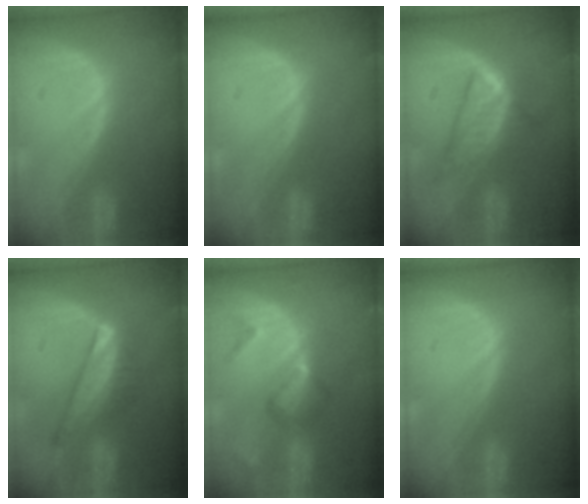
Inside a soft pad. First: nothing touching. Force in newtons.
{"total": 0.0}
{"total": 5.9, "press": 5.6, "slide": 1.7}
{"total": 7.6, "press": 6.5, "slide": 3.9}
{"total": 5.5, "press": 5.0, "slide": 2.2}
{"total": 0.0}